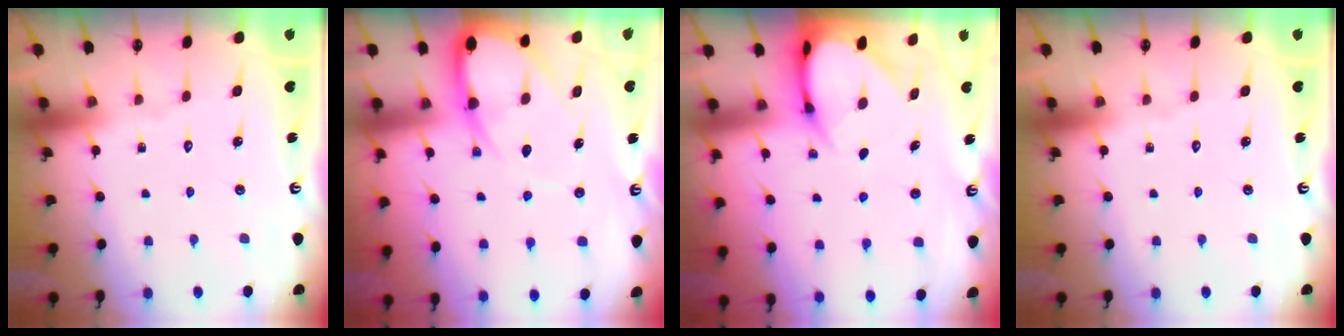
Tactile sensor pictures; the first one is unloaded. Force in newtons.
{"total": 9.7, "press": 9.6, "slide": 0.9}
{"total": 4.8, "press": 4.8, "slide": 0.4}
{"total": 0.0}